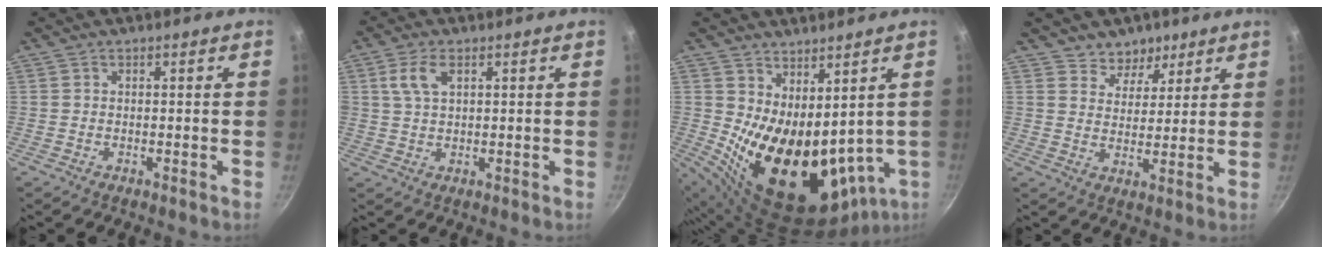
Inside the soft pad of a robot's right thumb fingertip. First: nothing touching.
{"total": 5.0, "force": [2.0, 2.6, 3.8], "torque": [-0.071, 0.001, 0.040]}
{"total": 18.6, "force": [2.8, 10.2, 15.3], "torque": [-0.221, -0.039, 0.082]}
{"total": 6.3, "force": [4.4, 4.4, 1.1], "torque": [0.014, -0.033, 0.065]}